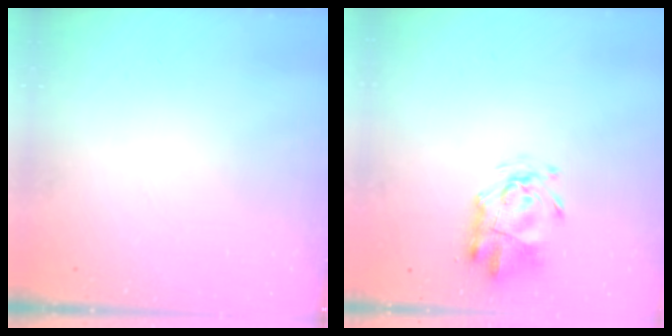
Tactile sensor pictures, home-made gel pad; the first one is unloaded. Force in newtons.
{"total": 3.5, "press": 3.2, "slide": 1.3}